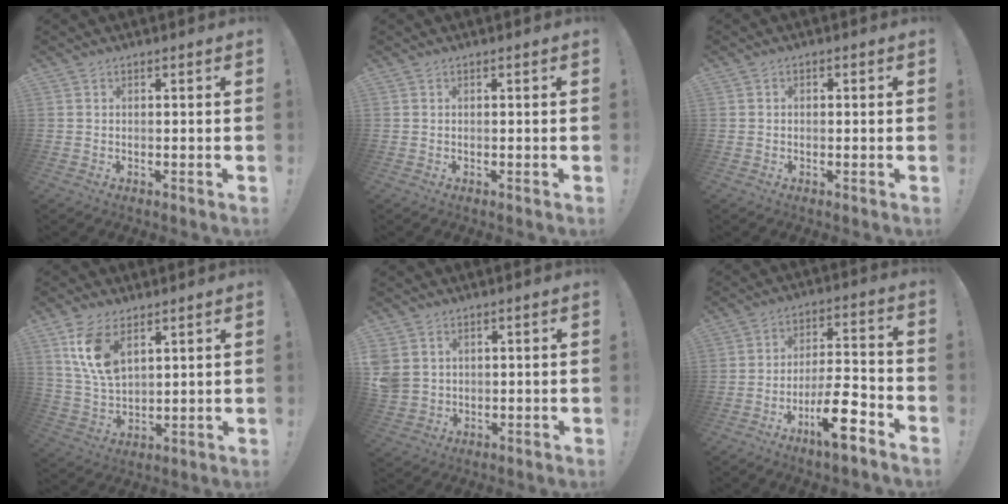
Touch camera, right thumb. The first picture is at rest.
{"total": 0.0}
{"total": 1.0, "force": [-0.5, 0.6, 0.6], "torque": [-0.016, 0.007, -0.008]}
{"total": 11.7, "force": [6.1, 6.5, 7.6], "torque": [-0.147, -0.021, 0.115]}
{"total": 5.1, "force": [1.7, 4.3, 2.1], "torque": [-0.052, -0.004, 0.037]}
{"total": 13.8, "force": [-8.3, 5.8, 9.4], "torque": [-0.144, 0.068, -0.133]}